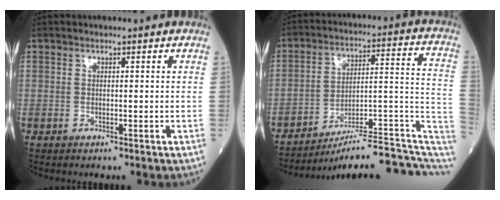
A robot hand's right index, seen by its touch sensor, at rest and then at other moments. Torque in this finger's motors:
{"motor_torque": [-1.25, -0.89, -0.71, -0.14]}